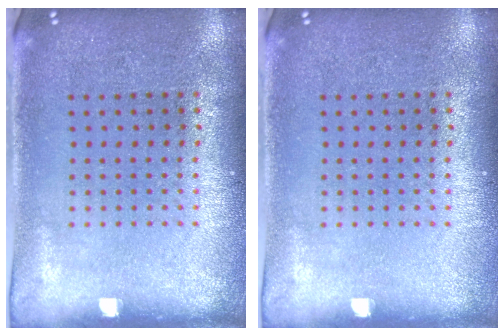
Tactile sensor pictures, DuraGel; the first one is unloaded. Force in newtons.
{"total": 0.0}